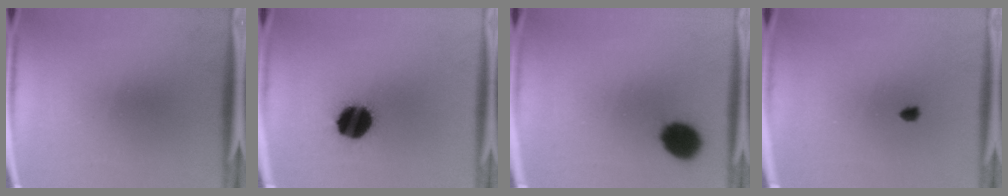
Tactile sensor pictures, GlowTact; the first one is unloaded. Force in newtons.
{"total": 14.4}
{"total": 9.1}
{"total": 1.1}